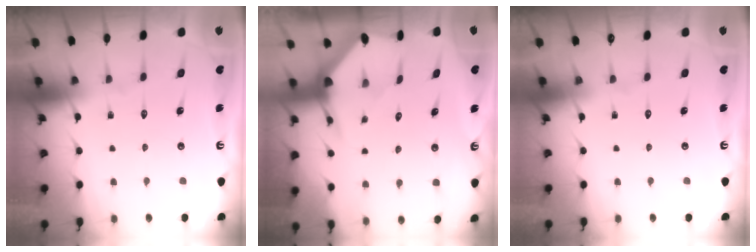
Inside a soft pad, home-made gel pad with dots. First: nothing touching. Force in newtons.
{"total": 3.3, "press": 3.3, "slide": 0.3}
{"total": 0.0}